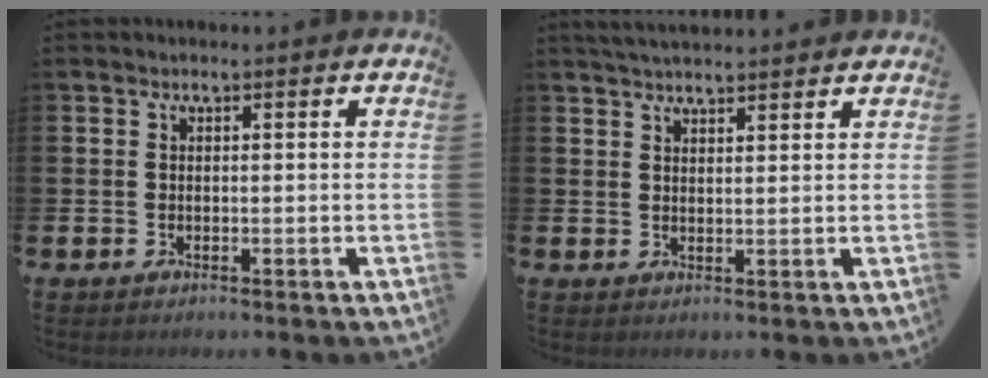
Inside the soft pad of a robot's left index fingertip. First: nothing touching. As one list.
[{"total": 3.1, "force": [3.0, 0.3, 0.4], "torque": [-0.009, -0.012, 0.055]}]